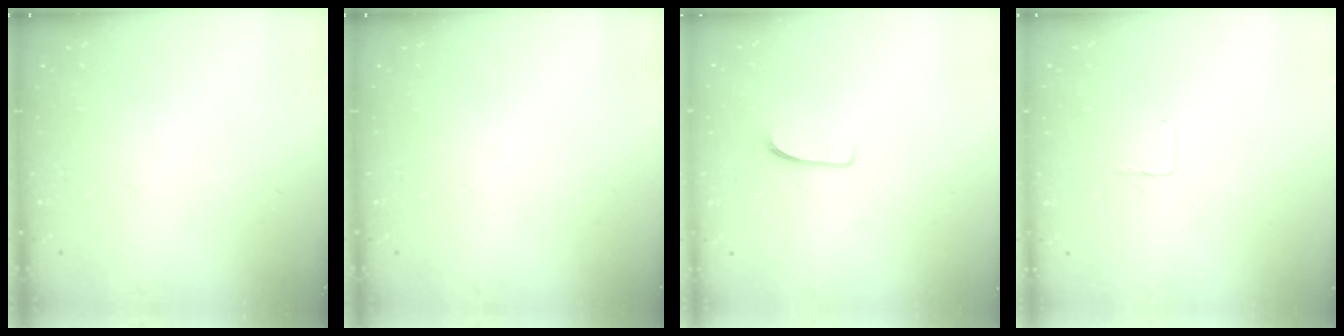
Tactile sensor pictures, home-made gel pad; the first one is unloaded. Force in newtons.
{"total": 0.0}
{"total": 5.8, "press": 5.7, "slide": 0.5}
{"total": 2.5, "press": 2.5, "slide": 0.1}